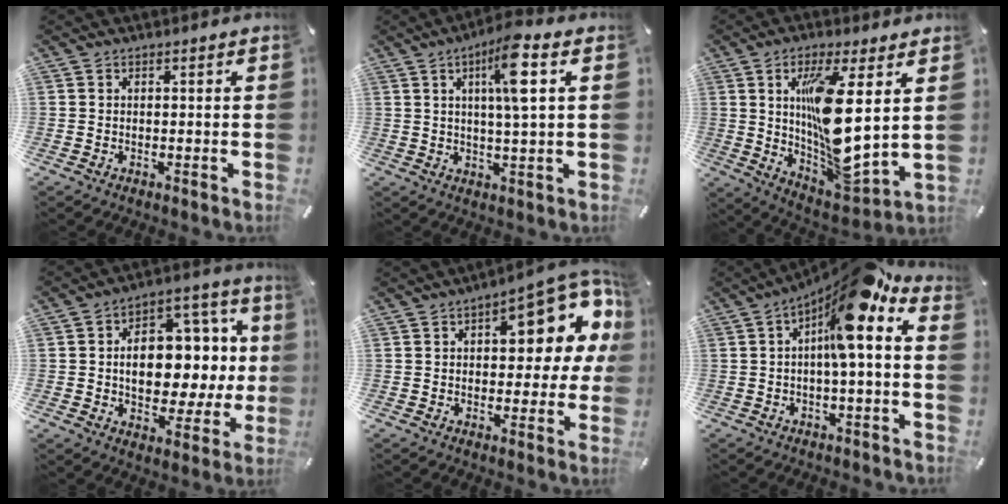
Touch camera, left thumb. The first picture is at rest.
{"total": 10.2, "force": [3.2, 1.5, 9.5], "torque": [-0.169, 0.001, 0.048]}
{"total": 17.1, "force": [4.4, 5.0, 15.8], "torque": [-0.277, -0.045, 0.064]}
{"total": 15.6, "force": [0.2, 10.8, 11.2], "torque": [-0.151, -0.014, 0.010]}
{"total": 15.2, "force": [5.7, 7.2, 12.1], "torque": [-0.143, -0.039, 0.091]}
{"total": 11.9, "force": [4.6, 2.0, 10.8], "torque": [-0.176, -0.042, 0.073]}